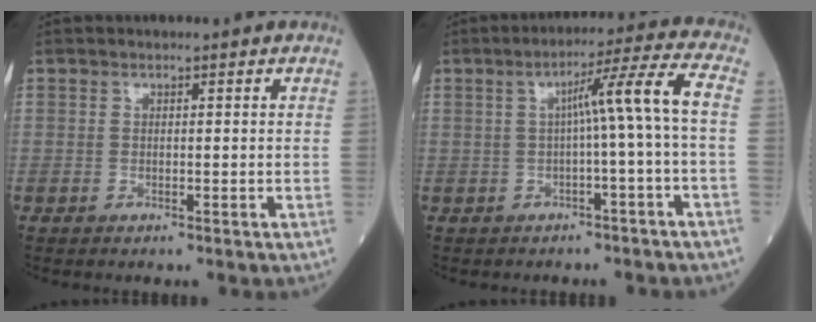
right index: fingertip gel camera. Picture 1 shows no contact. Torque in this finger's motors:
{"motor_torque": [1.07, 0.04, 0.50, 0.13]}